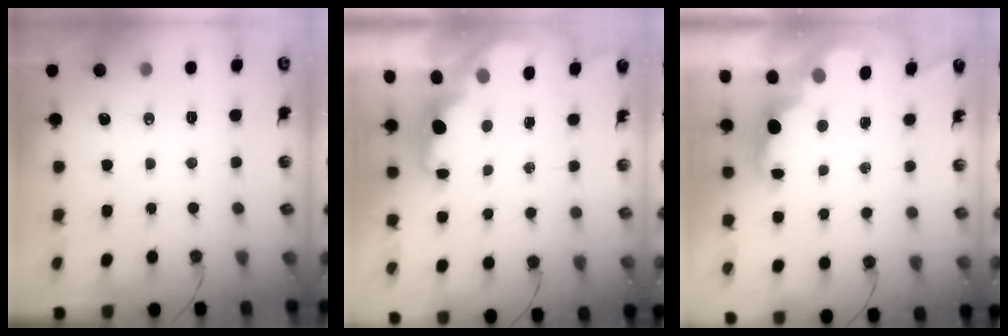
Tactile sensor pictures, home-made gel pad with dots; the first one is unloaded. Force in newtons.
{"total": 1.9, "press": 1.7, "slide": 0.8}
{"total": 3.0, "press": 2.9, "slide": 0.5}